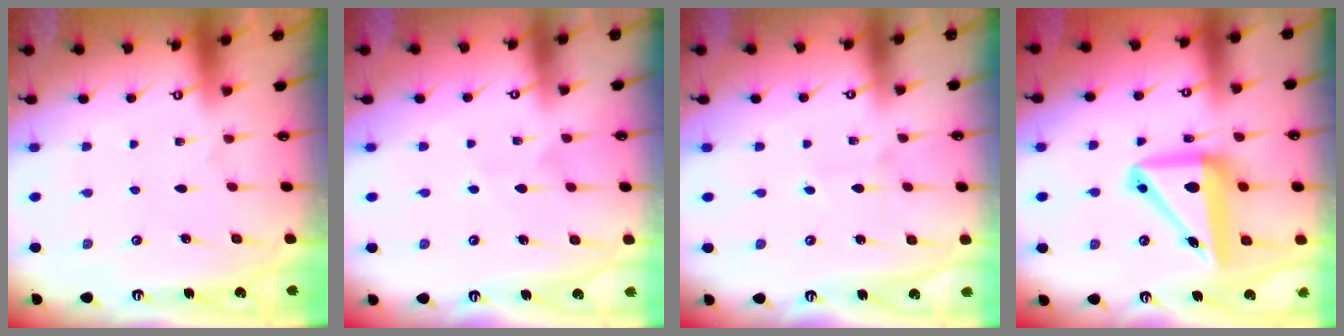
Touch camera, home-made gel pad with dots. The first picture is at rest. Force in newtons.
{"total": 4.9, "press": 4.9, "slide": 0.4}
{"total": 2.7, "press": 2.7, "slide": 0.3}
{"total": 14.0, "press": 13.6, "slide": 3.3}